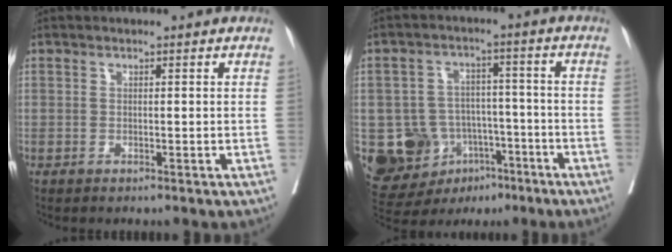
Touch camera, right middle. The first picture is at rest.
{"total": 12.4, "force": [-5.3, 9.9, 5.0], "torque": [-0.096, 0.027, -0.073]}